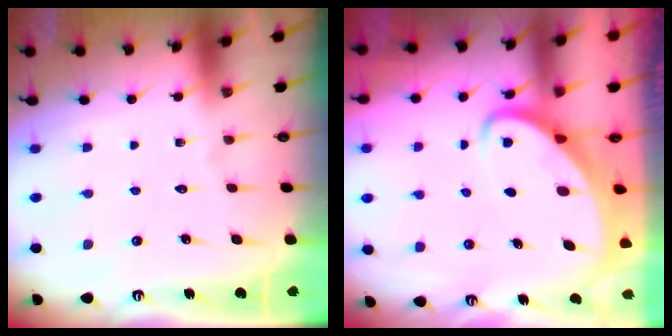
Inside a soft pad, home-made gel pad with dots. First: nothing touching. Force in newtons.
{"total": 3.6, "press": 3.6, "slide": 0.4}